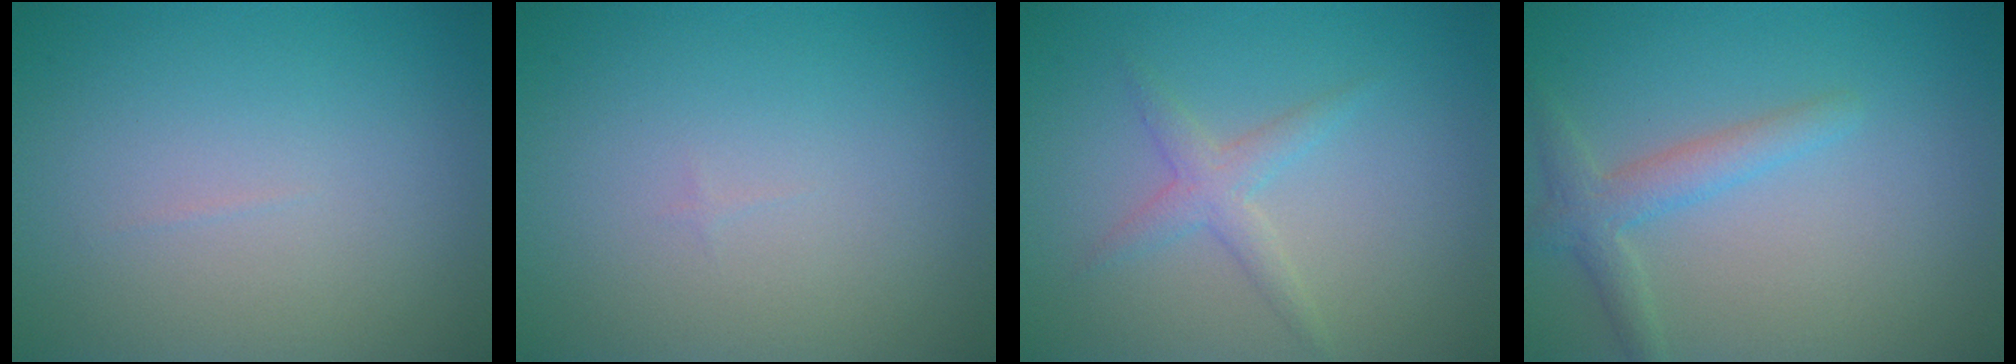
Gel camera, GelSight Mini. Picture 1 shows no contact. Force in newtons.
{"total": 0.0}
{"total": 2.0, "press": 2.0, "slide": 0.1}
{"total": 2.5, "press": 2.5, "slide": 0.1}